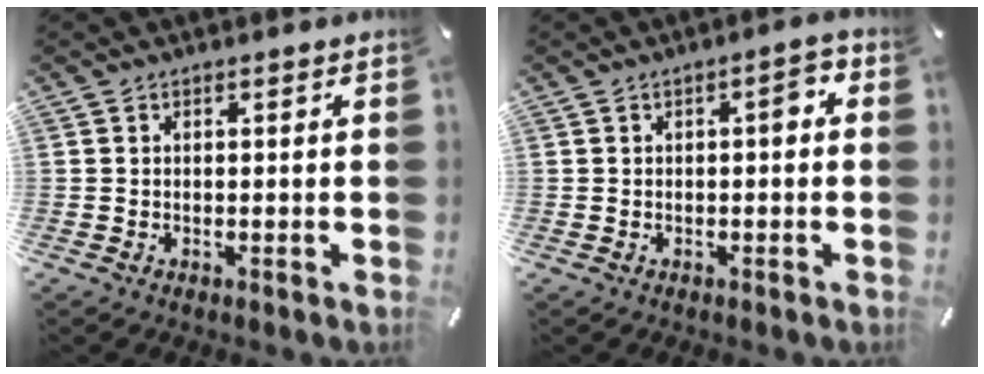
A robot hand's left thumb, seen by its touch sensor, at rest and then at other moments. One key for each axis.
{"total": 3.7, "fx": 0.2, "fy": 1.5, "fz": 3.4, "tx": -0.042, "ty": 0.005, "tz": -0.006}